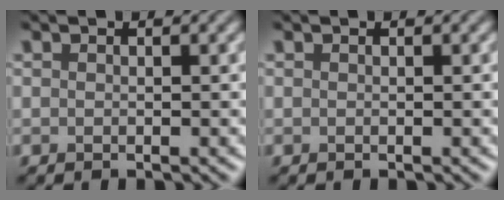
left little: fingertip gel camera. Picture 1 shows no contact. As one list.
[{"total": 0.0}]